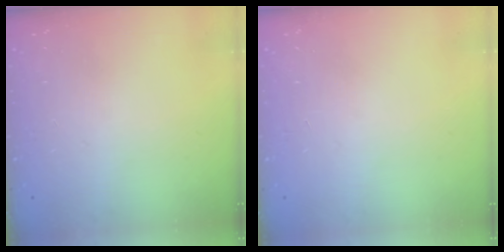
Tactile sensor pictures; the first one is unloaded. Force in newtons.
{"total": 0.0}